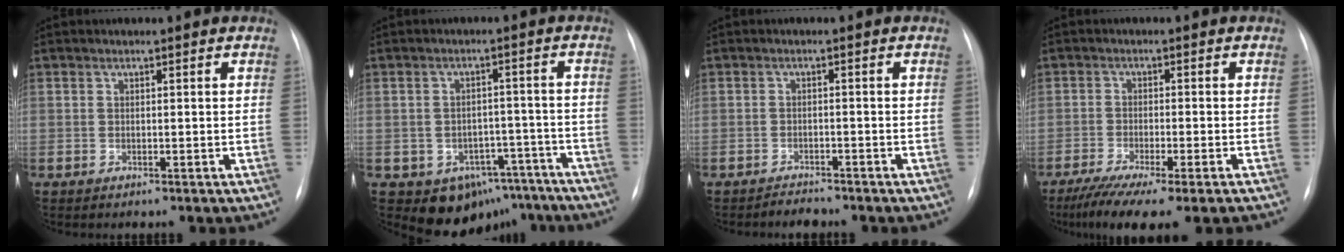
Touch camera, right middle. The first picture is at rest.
{"total": 9.6, "force": [-6.2, 6.7, 3.0], "torque": [-0.021, 0.035, -0.075]}
{"total": 1.7, "force": [-1.7, 0.3, 0.0], "torque": [-0.004, -0.005, -0.024]}
{"total": 10.5, "force": [-7.9, 0.4, 6.8], "torque": [-0.101, -0.024, -0.122]}